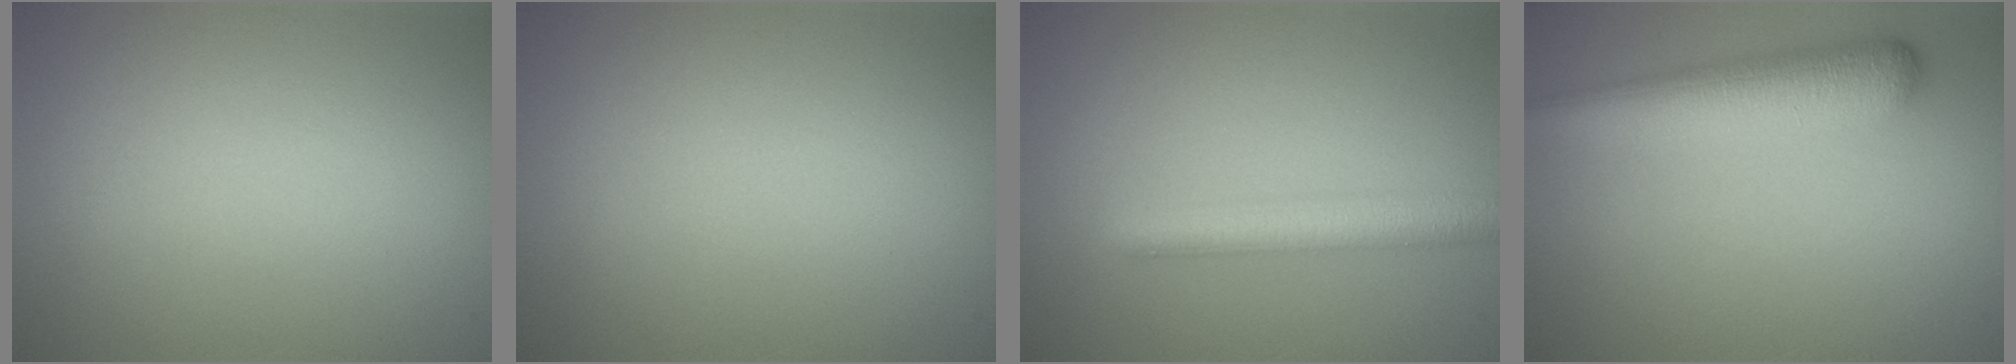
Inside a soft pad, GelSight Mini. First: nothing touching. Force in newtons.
{"total": 0.0}
{"total": 3.9, "press": 3.9, "slide": 0.0}
{"total": 5.5, "press": 5.5, "slide": 0.2}